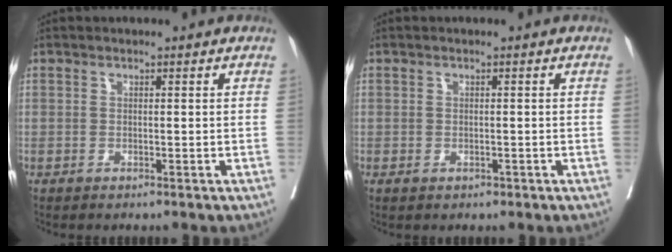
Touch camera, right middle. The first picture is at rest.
{"total": 1.0, "force": [-0.5, 0.7, 0.5], "torque": [-0.008, 0.000, -0.002]}